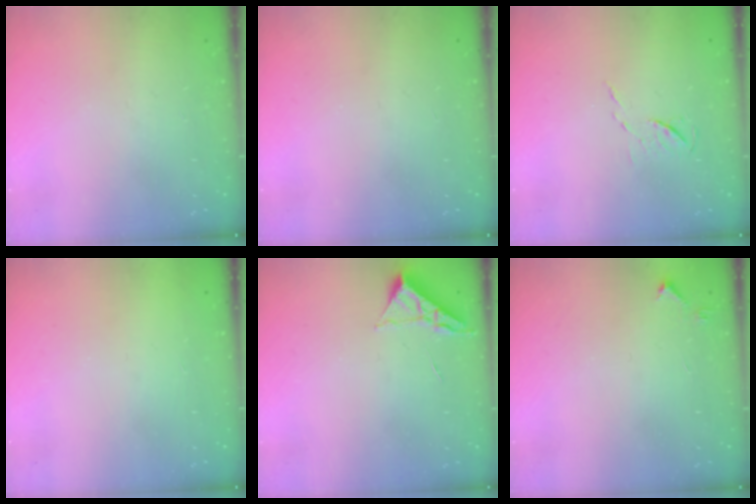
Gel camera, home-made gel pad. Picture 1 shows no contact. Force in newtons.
{"total": 0.0}
{"total": 4.9, "press": 4.9, "slide": 0.5}
{"total": 1.5, "press": 1.5, "slide": 0.1}
{"total": 3.8, "press": 3.8, "slide": 0.5}
{"total": 3.8, "press": 3.7, "slide": 0.6}